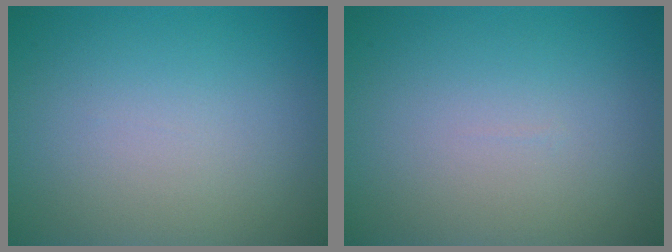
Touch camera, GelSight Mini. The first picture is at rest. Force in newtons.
{"total": 0.0}